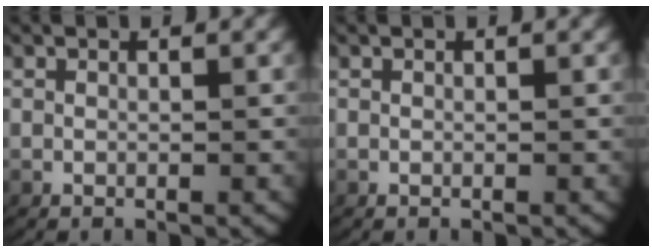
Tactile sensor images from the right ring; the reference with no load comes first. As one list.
[{"total": 0.0}]